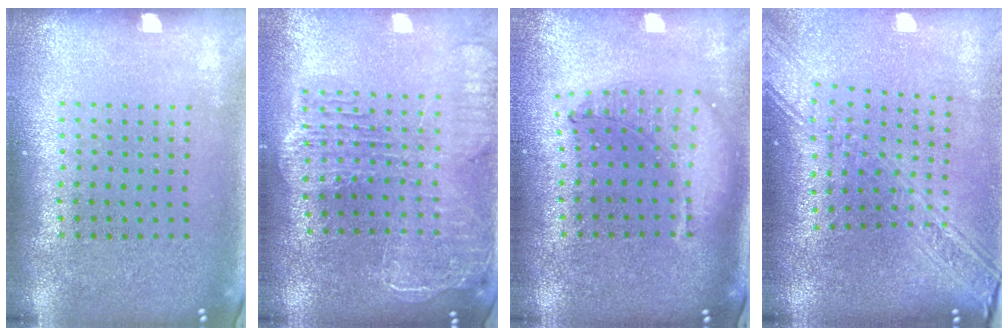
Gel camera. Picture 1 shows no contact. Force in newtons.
{"total": 2.3, "press": 2.0, "slide": 1.1}
{"total": 1.2, "press": 1.1, "slide": 0.3}
{"total": 2.7, "press": 2.1, "slide": 1.7}